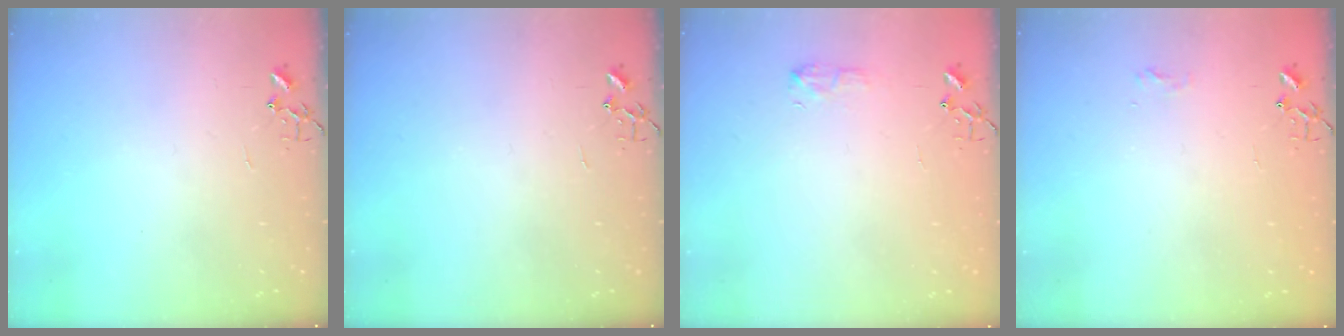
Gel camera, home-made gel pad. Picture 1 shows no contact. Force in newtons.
{"total": 0.0}
{"total": 6.4, "press": 6.3, "slide": 0.7}
{"total": 5.6, "press": 5.5, "slide": 0.5}